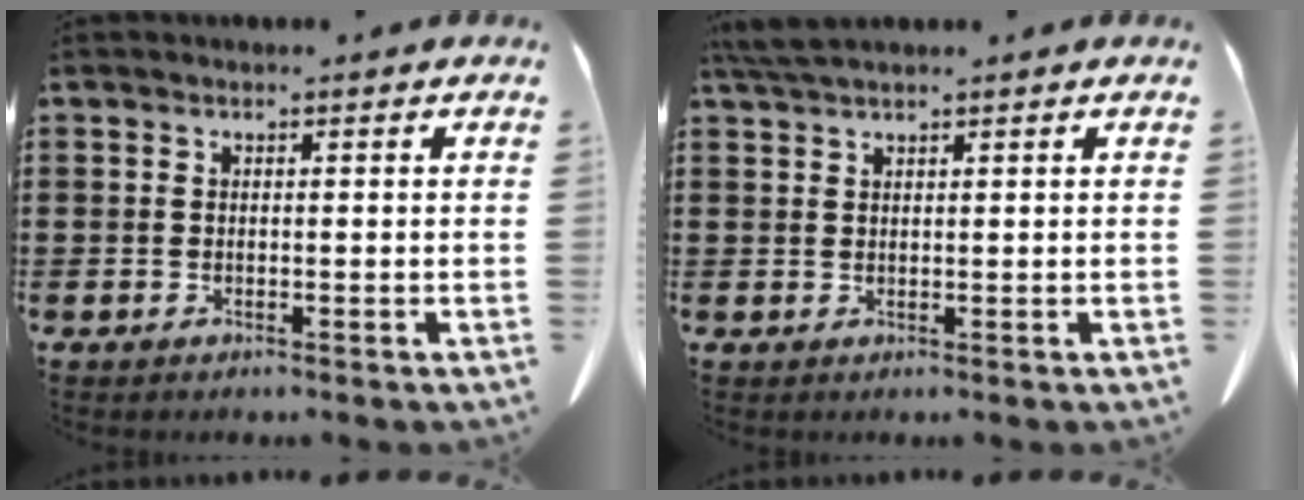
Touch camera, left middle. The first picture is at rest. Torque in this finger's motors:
{"motor_torque": [0.51, 0.43, 0.12, 0.04]}